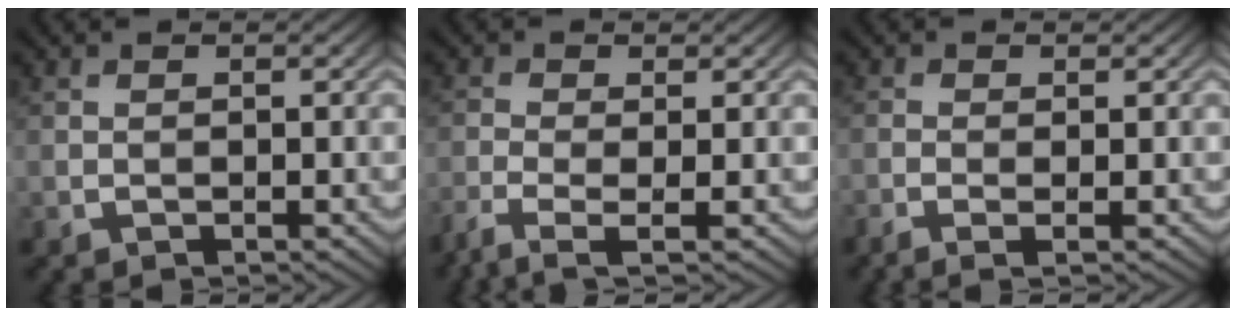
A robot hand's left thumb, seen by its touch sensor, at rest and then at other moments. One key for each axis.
{"total": 3.6, "fx": -2.1, "fy": 1.2, "fz": 2.7, "tx": -0.071, "ty": -0.008, "tz": -0.047}
{"total": 1.7, "fx": -0.7, "fy": 0.3, "fz": 1.5, "tx": -0.034, "ty": -0.002, "tz": -0.017}